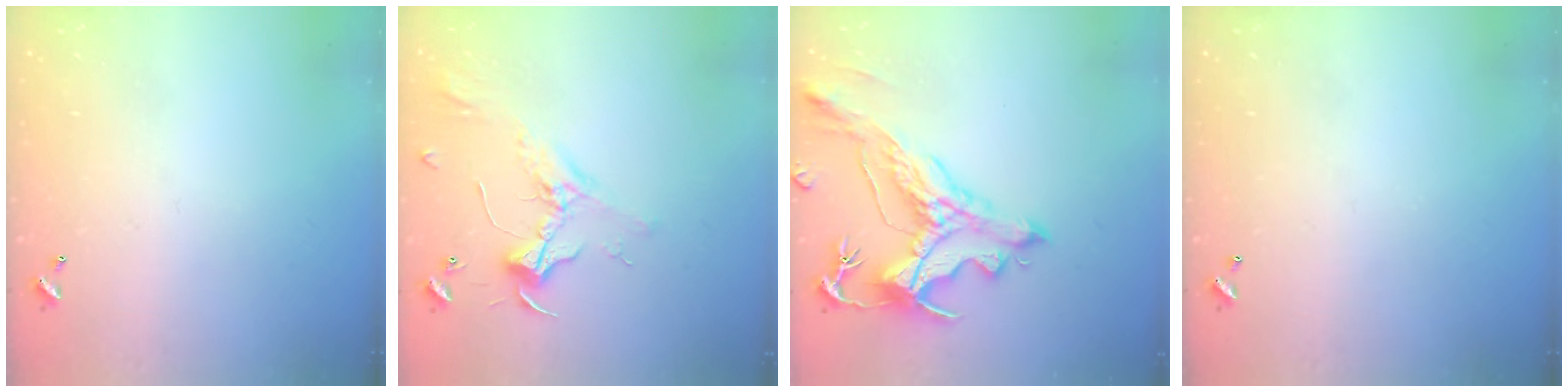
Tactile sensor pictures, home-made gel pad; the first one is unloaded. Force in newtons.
{"total": 2.3, "press": 2.2, "slide": 0.7}
{"total": 2.9, "press": 2.6, "slide": 1.5}
{"total": 0.0}